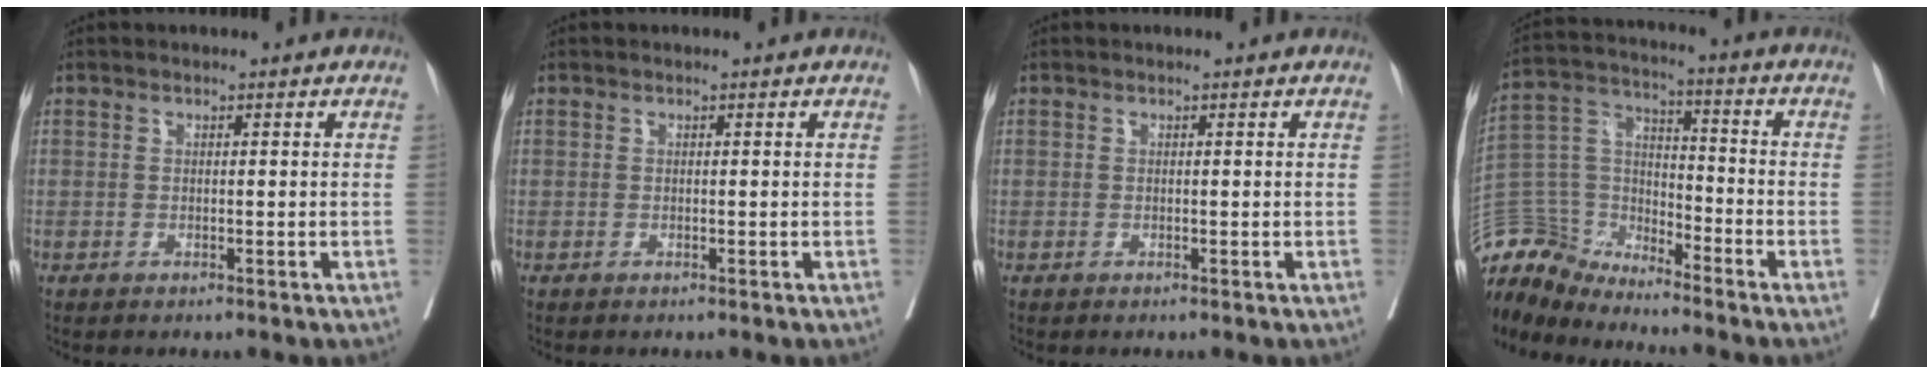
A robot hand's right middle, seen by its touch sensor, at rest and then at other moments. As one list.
[{"total": 0.0}, {"total": 0.0}, {"total": 9.9, "force": [-9.6, 1.9, -0.9], "torque": [0.016, 0.050, -0.194]}]